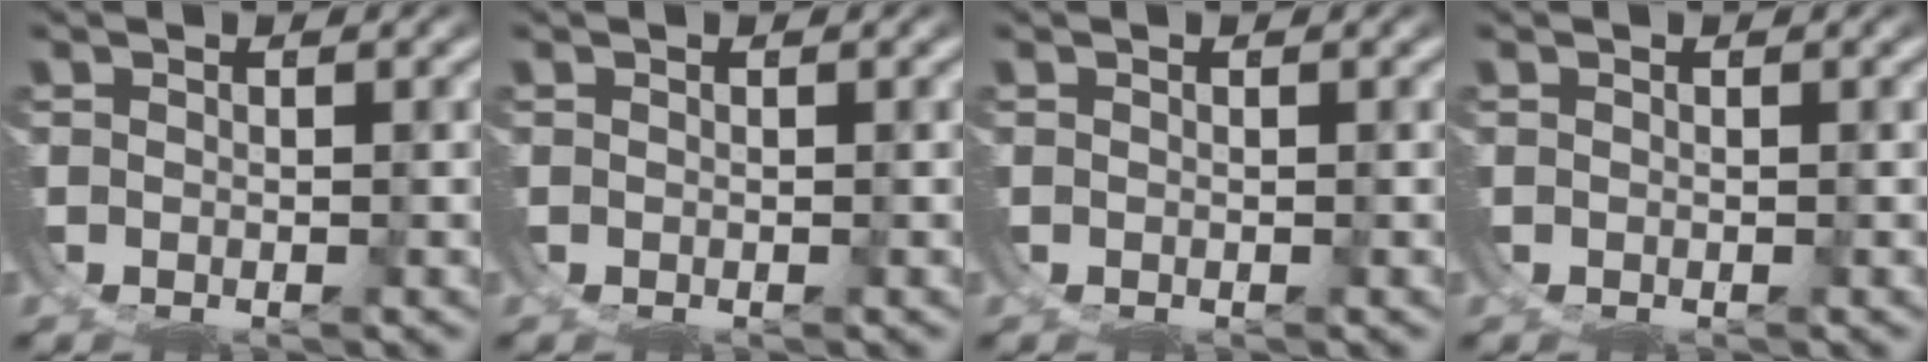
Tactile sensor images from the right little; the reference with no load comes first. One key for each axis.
{"total": 0.0}
{"total": 0.0}
{"total": 0.0}